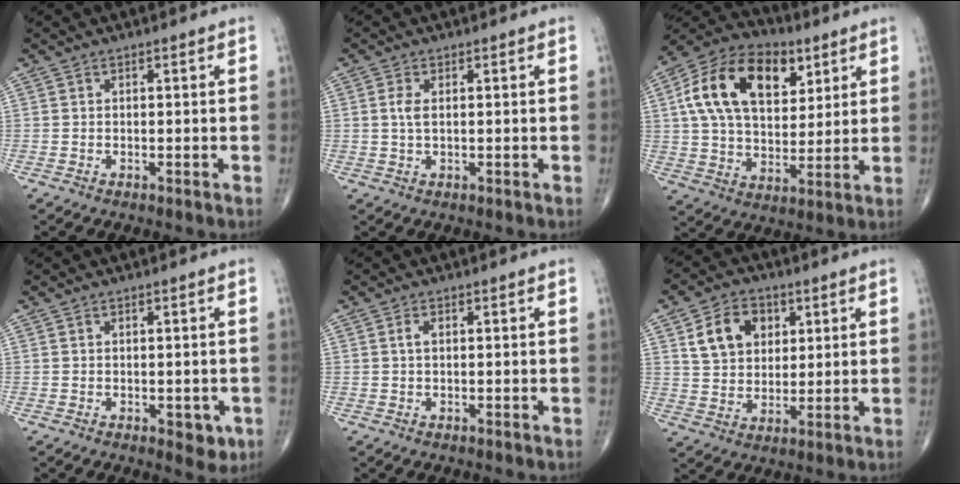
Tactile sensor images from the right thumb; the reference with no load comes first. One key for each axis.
{"total": 2.3, "fx": 0.4, "fy": 1.1, "fz": 2.0, "tx": -0.050, "ty": 0.002, "tz": 0.009}
{"total": 20.7, "fx": 7.2, "fy": 12.8, "fz": 14.6, "tx": -0.235, "ty": -0.006, "tz": 0.120}
{"total": 3.6, "fx": -0.9, "fy": 2.1, "fz": 2.8, "tx": -0.019, "ty": -0.004, "tz": -0.005}
{"total": 1.4, "fx": 0.2, "fy": 0.7, "fz": 1.1, "tx": -0.024, "ty": 0.005, "tz": 0.004}
{"total": 10.6, "fx": 3.9, "fy": 7.9, "fz": 5.9, "tx": -0.071, "ty": -0.009, "tz": 0.073}